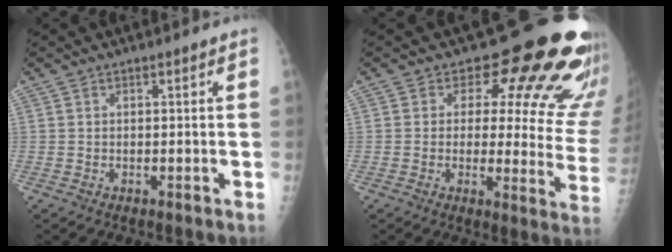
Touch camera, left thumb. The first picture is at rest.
{"total": 18.8, "force": [12.4, 8.6, 11.2], "torque": [-0.077, -0.072, 0.122]}